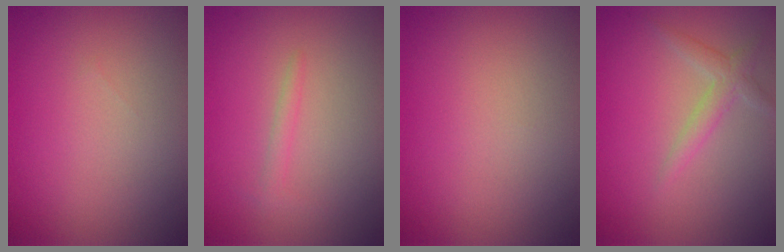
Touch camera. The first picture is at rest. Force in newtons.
{"total": 0.9, "press": 0.9, "slide": 0.1}
{"total": 0.0}
{"total": 1.8, "press": 1.8, "slide": 0.1}